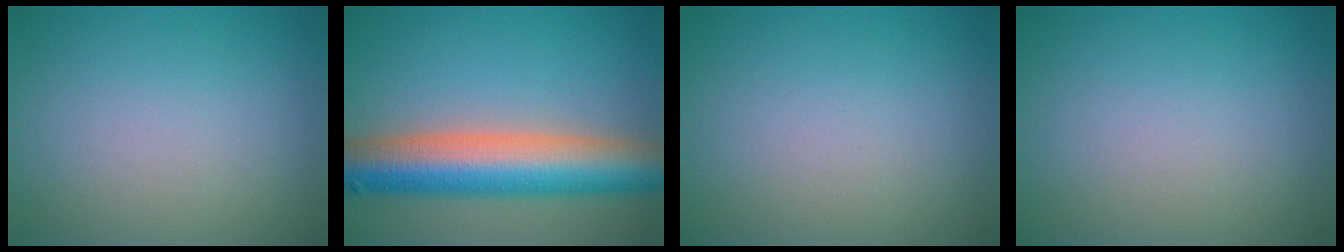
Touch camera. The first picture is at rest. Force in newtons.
{"total": 10.1, "press": 10.1, "slide": 0.4}
{"total": 0.0}
{"total": 0.0}